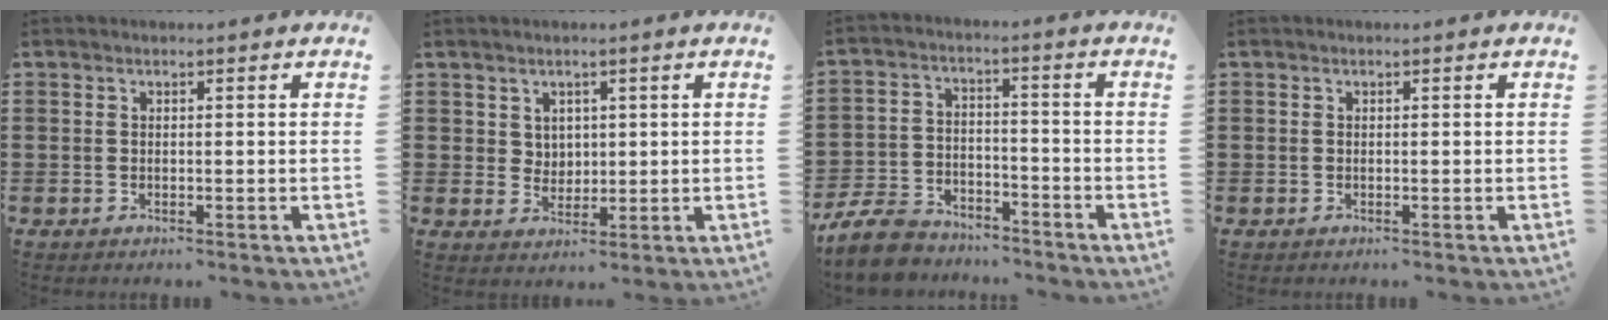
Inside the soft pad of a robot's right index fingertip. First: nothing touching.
{"total": 2.8, "force": [1.7, 2.2, 0.5], "torque": [-0.020, 0.010, 0.031]}
{"total": 8.0, "force": [-7.5, 2.0, 2.0], "torque": [-0.053, 0.017, -0.149]}
{"total": 0.0}